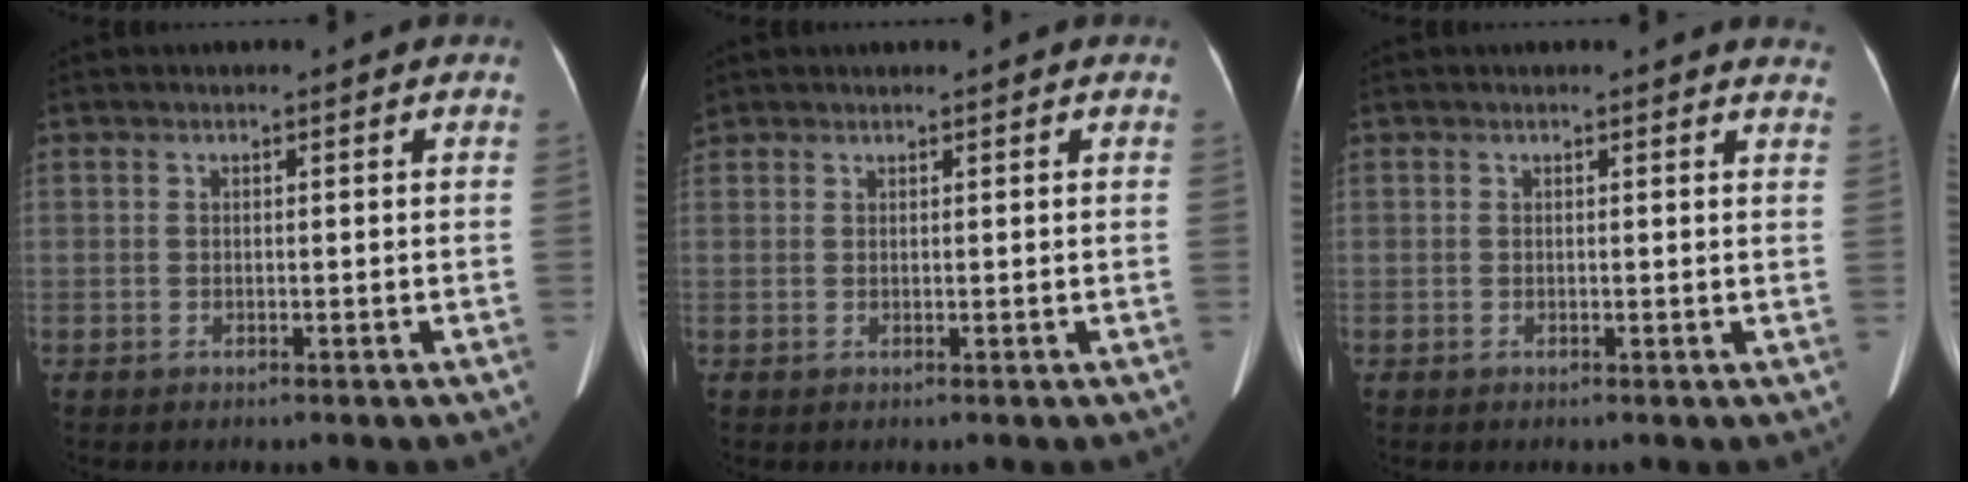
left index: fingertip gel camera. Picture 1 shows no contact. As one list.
[{"total": 1.1, "force": [1.0, 0.4, 0.1], "torque": [-0.014, 0.009, 0.024]}, {"total": 3.7, "force": [3.6, 0.6, 0.4], "torque": [0.000, -0.017, 0.012]}]